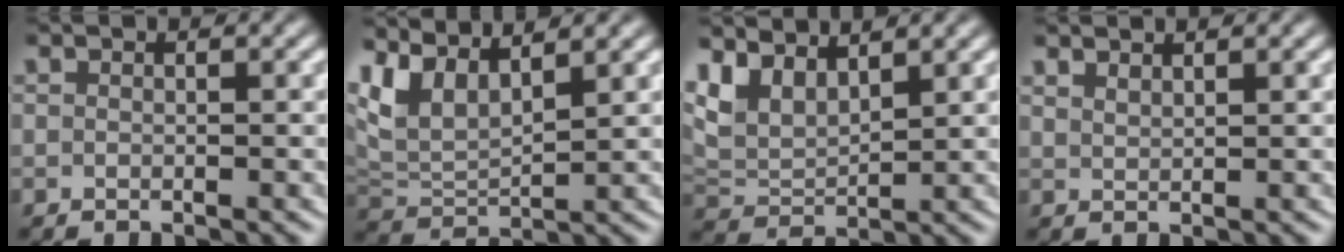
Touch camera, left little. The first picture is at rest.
{"total": 7.3, "force": [2.5, 5.3, 4.3], "torque": [-0.127, -0.008, 0.047]}
{"total": 7.1, "force": [2.3, 5.7, 3.5], "torque": [-0.108, -0.015, 0.040]}
{"total": 1.7, "force": [1.6, -0.2, 0.2], "torque": [-0.002, -0.004, 0.037]}